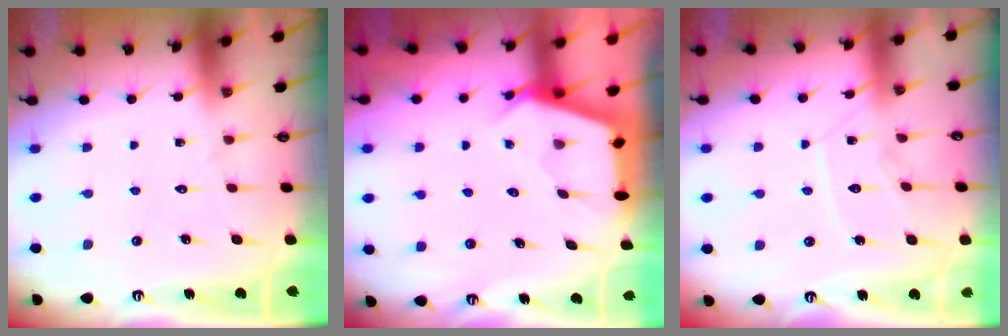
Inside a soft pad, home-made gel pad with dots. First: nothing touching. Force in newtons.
{"total": 2.8, "press": 2.8, "slide": 0.3}
{"total": 8.5, "press": 8.5, "slide": 0.2}